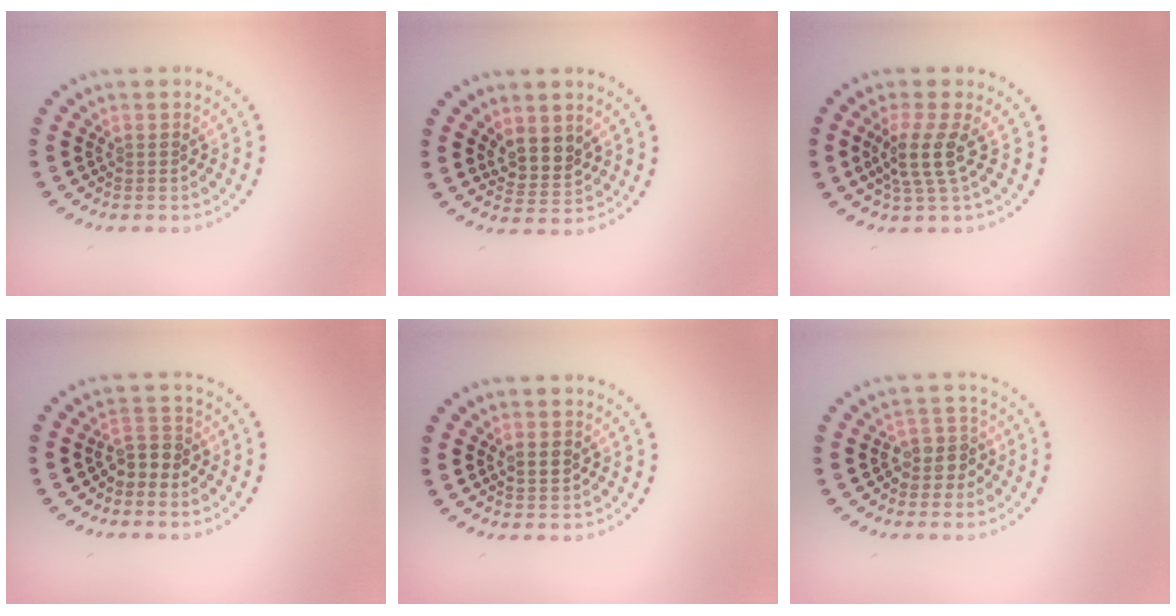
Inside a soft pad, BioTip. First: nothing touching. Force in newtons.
{"total": 3.0, "press": 2.6, "slide": 1.4}
{"total": 3.2, "press": 2.5, "slide": 2.0}
{"total": 2.1, "press": 1.9, "slide": 0.8}
{"total": 1.7, "press": 1.7, "slide": 0.1}
{"total": 2.5, "press": 2.1, "slide": 1.3}